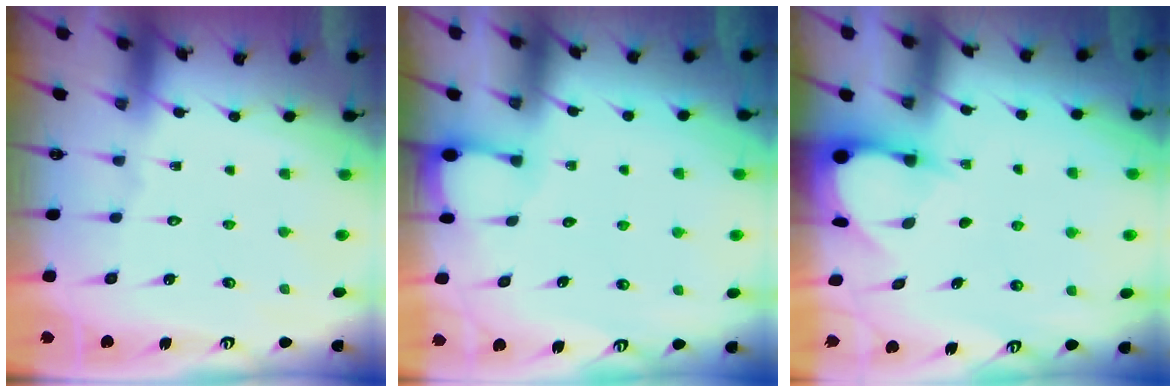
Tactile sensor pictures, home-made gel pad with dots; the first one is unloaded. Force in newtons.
{"total": 1.7, "press": 1.7, "slide": 0.2}
{"total": 3.5, "press": 3.4, "slide": 0.4}